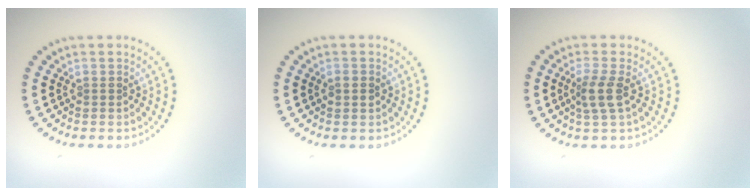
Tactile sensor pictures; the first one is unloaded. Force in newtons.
{"total": 1.4, "press": 1.4, "slide": 0.1}
{"total": 2.4, "press": 1.9, "slide": 1.5}